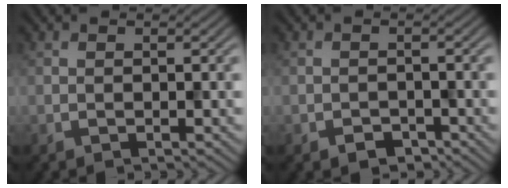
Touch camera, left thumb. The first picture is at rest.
{"total": 2.0, "force": [-1.3, 1.2, 0.8], "torque": [-0.013, -0.001, -0.025]}